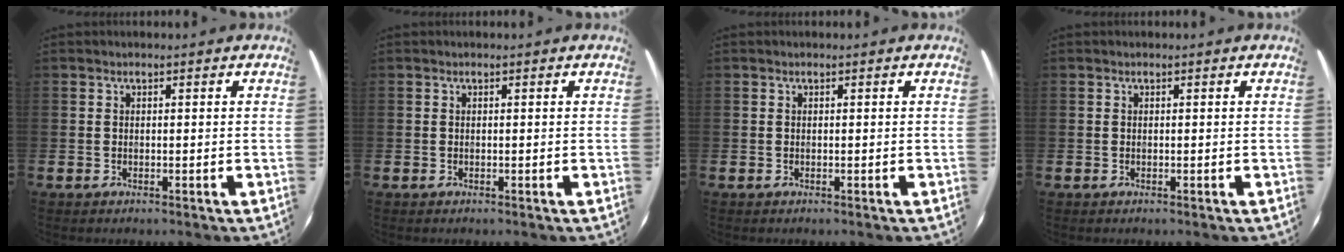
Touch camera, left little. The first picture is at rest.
{"total": 0.0}
{"total": 0.0}
{"total": 0.0}